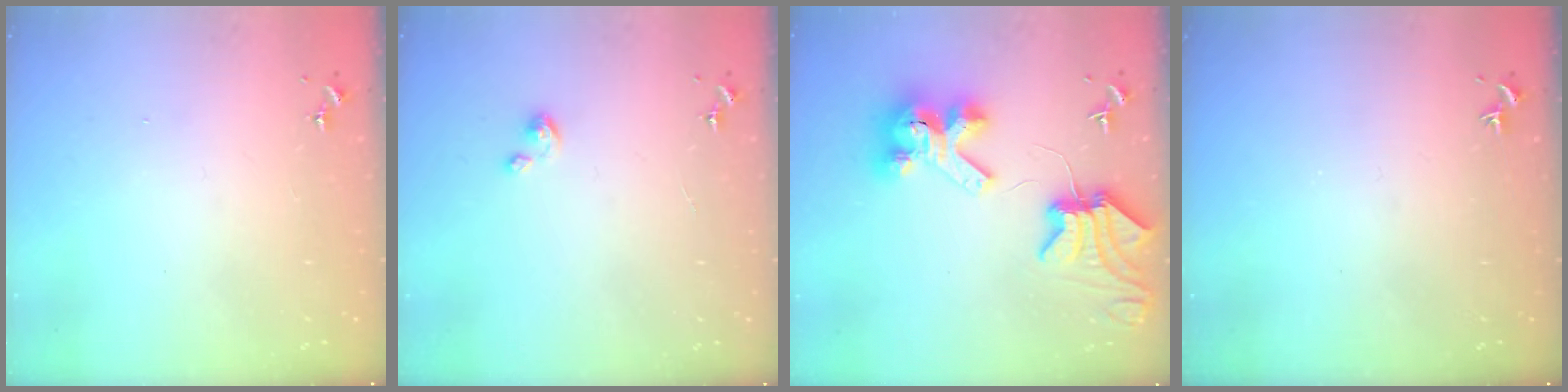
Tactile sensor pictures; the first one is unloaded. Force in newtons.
{"total": 2.1, "press": 2.1, "slide": 0.1}
{"total": 10.2, "press": 10.1, "slide": 1.5}
{"total": 0.0}